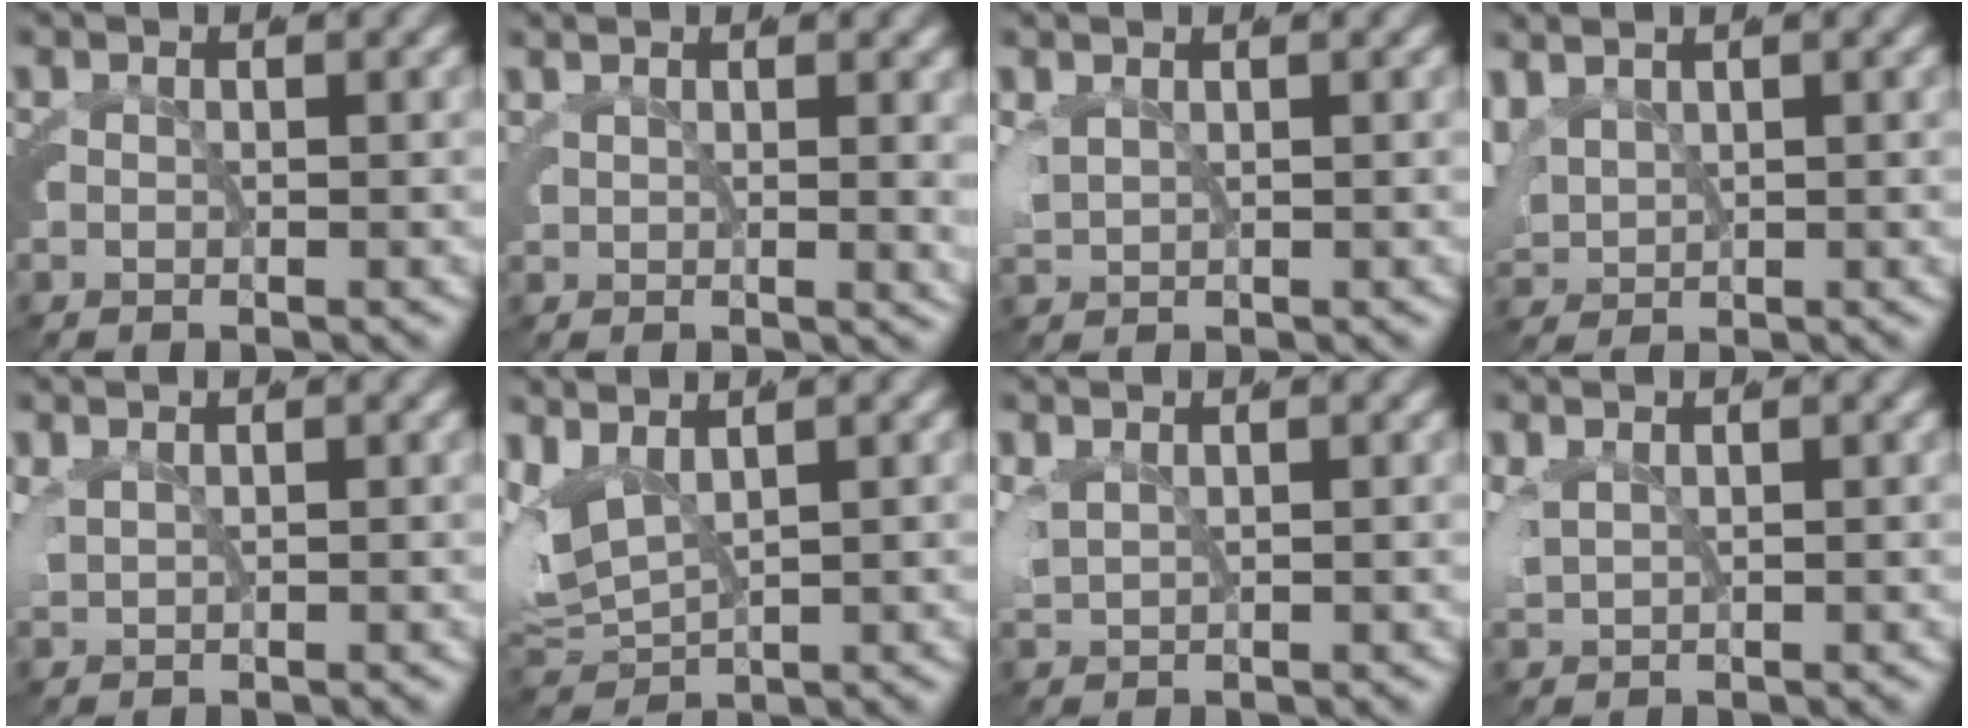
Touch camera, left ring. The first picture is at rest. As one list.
[{"total": 2.4, "force": [1.7, 0.6, 1.6], "torque": [-0.021, -0.001, 0.026]}, {"total": 1.9, "force": [1.0, 1.2, 1.1], "torque": [-0.037, -0.007, 0.027]}, {"total": 3.7, "force": [1.6, 2.8, 1.8], "torque": [-0.064, -0.009, 0.039]}, {"total": 2.4, "force": [1.3, 1.5, 1.4], "torque": [-0.035, 0.001, 0.027]}, {"total": 7.7, "force": [0.8, 6.1, 4.6], "torque": [-0.140, -0.022, 0.021]}, {"total": 2.4, "force": [1.2, 1.5, 1.5], "torque": [-0.043, -0.004, 0.029]}, {"total": 2.4, "force": [1.2, 1.5, 1.5], "torque": [-0.043, -0.003, 0.027]}]